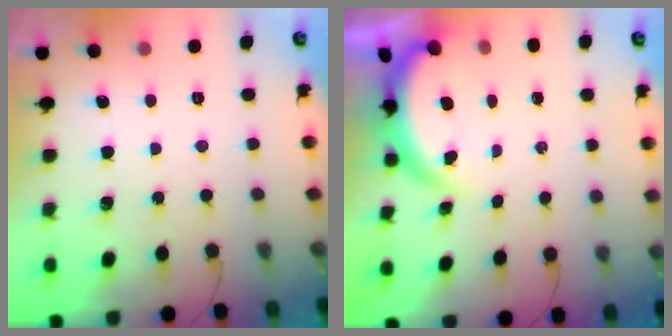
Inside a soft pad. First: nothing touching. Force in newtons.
{"total": 3.9, "press": 3.9, "slide": 0.2}